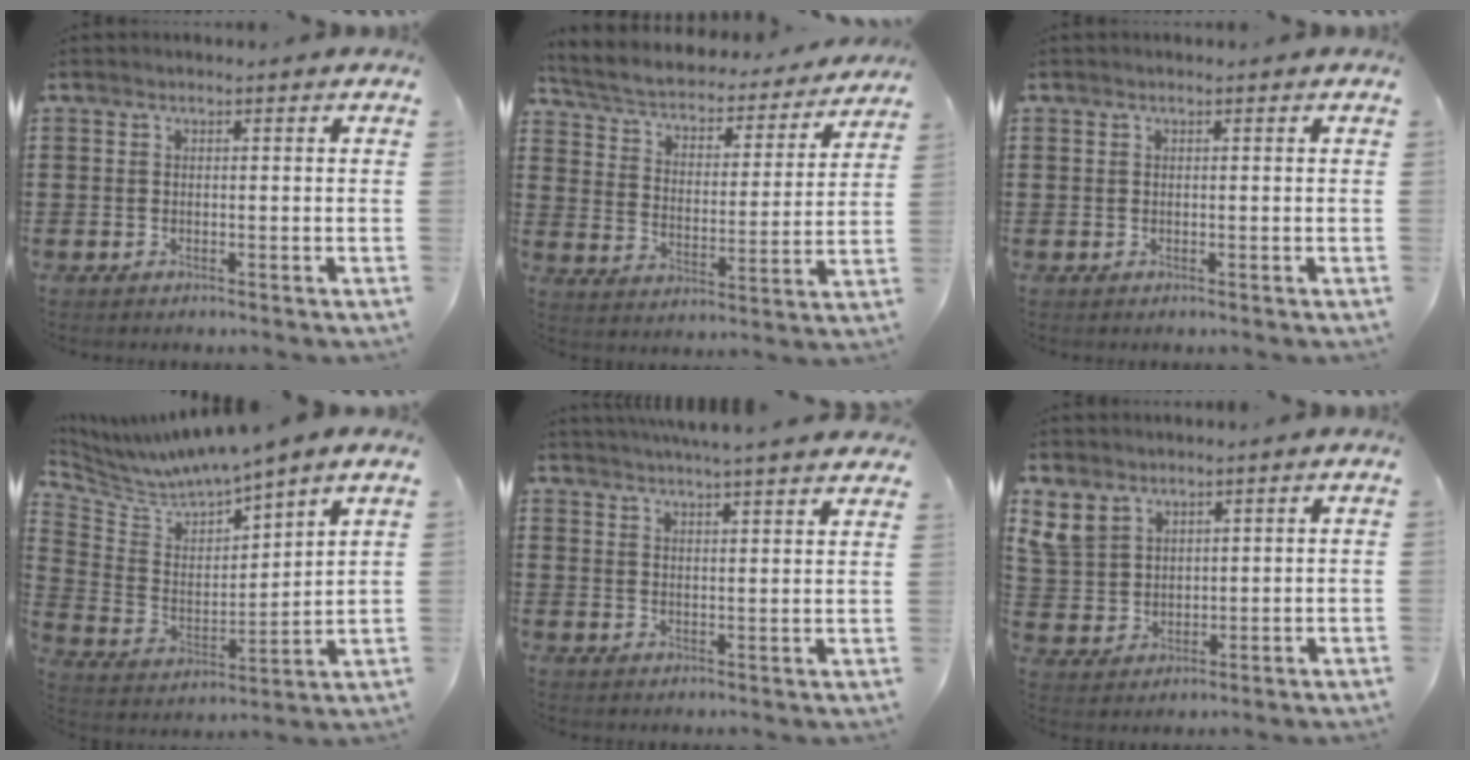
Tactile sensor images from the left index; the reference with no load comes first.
{"total": 3.3, "force": [2.9, 1.0, 1.2], "torque": [-0.042, -0.028, 0.040]}
{"total": 0.0}
{"total": 5.4, "force": [5.3, 0.2, 0.8], "torque": [-0.051, -0.052, 0.086]}
{"total": 4.4, "force": [4.2, -0.6, 1.0], "torque": [-0.034, -0.021, 0.075]}
{"total": 5.1, "force": [3.5, 3.5, 1.5], "torque": [-0.050, 0.001, 0.066]}